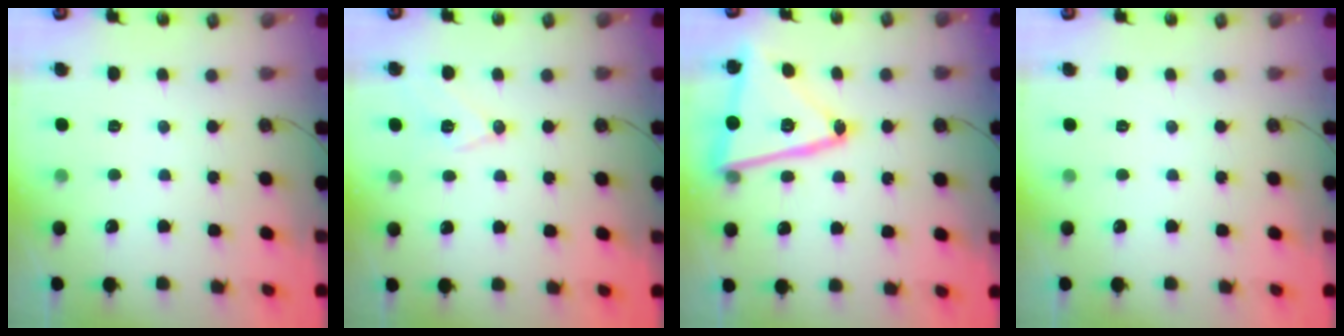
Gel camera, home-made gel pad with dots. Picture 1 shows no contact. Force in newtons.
{"total": 9.0, "press": 8.3, "slide": 3.5}
{"total": 19.9, "press": 19.8, "slide": 1.5}
{"total": 0.0}